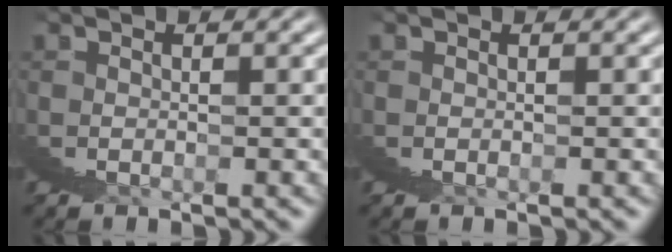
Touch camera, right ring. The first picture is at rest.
{"total": 0.0}